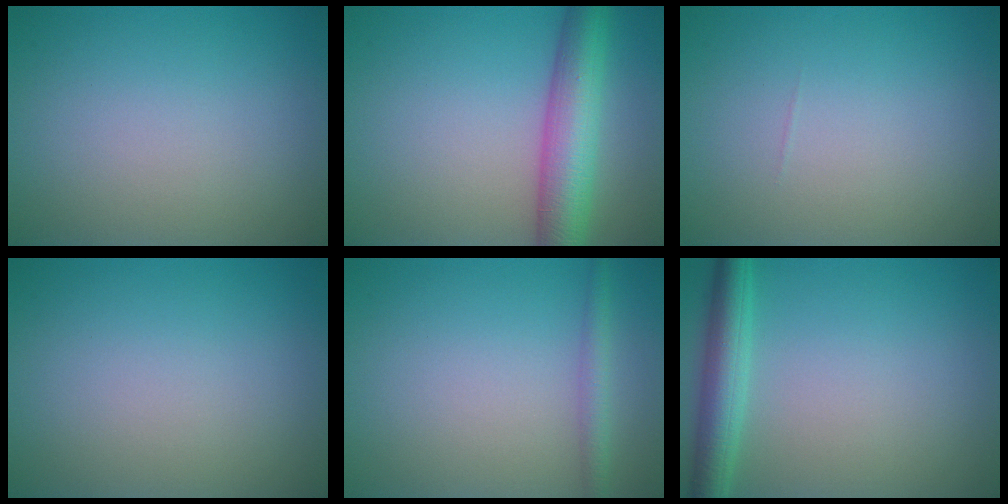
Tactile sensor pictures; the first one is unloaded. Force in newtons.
{"total": 6.9, "press": 6.9, "slide": 0.2}
{"total": 0.0}
{"total": 0.0}
{"total": 1.7, "press": 1.7, "slide": 0.1}
{"total": 3.9, "press": 3.9, "slide": 0.2}